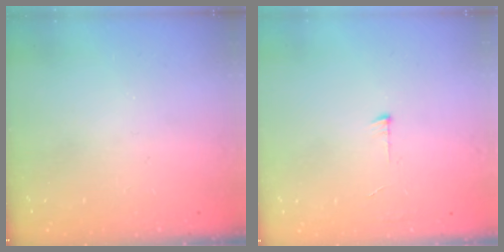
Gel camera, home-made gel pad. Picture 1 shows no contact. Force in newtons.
{"total": 3.6, "press": 3.6, "slide": 0.3}